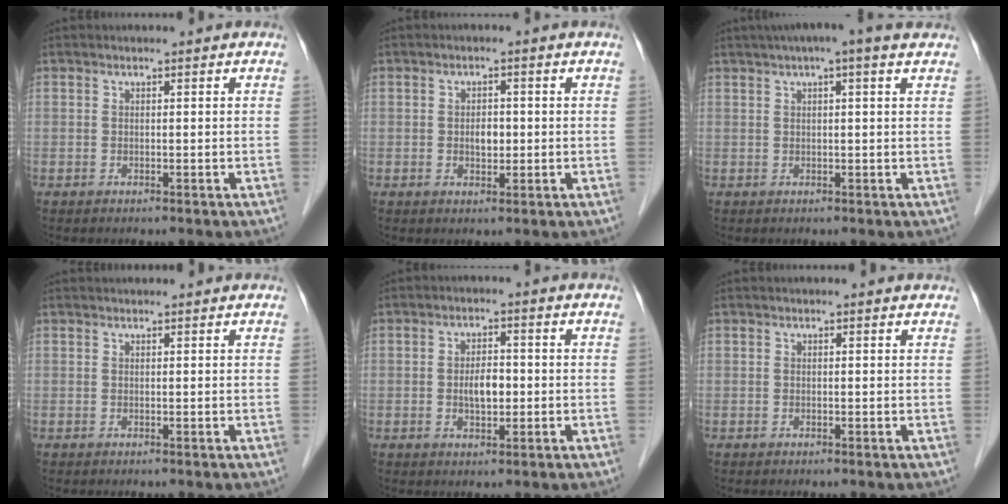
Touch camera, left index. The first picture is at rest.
{"total": 2.3, "force": [-0.2, 1.5, 1.8], "torque": [-0.030, 0.002, -0.001]}
{"total": 7.0, "force": [5.0, 0.6, 4.9], "torque": [-0.077, 0.039, 0.065]}
{"total": 2.0, "force": [1.9, 0.3, 0.5], "torque": [-0.009, 0.025, 0.028]}
{"total": 3.9, "force": [-0.4, 1.8, 3.4], "torque": [-0.061, 0.004, -0.006]}
{"total": 0.8, "force": [0.7, 0.1, 0.1], "torque": [-0.009, 0.002, 0.004]}